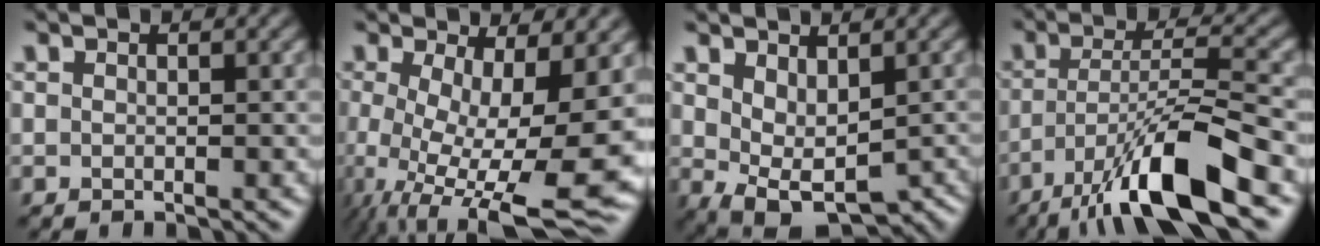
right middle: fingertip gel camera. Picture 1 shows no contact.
{"total": 12.8, "force": [-2.3, 4.2, 11.8], "torque": [-0.193, -0.020, -0.023]}
{"total": 5.4, "force": [-0.1, 3.2, 4.3], "torque": [-0.079, -0.015, 0.015]}
{"total": 10.2, "force": [-6.0, 2.1, 8.0], "torque": [-0.140, 0.004, -0.110]}